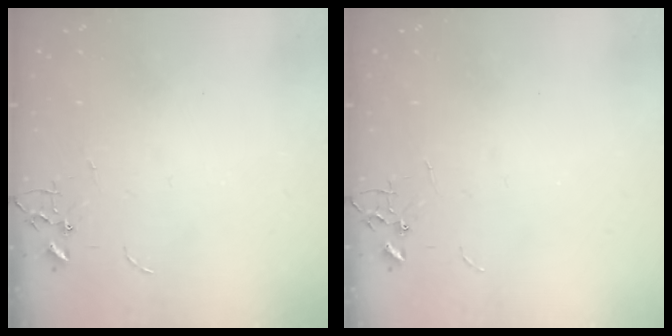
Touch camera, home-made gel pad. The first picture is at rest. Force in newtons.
{"total": 0.0}